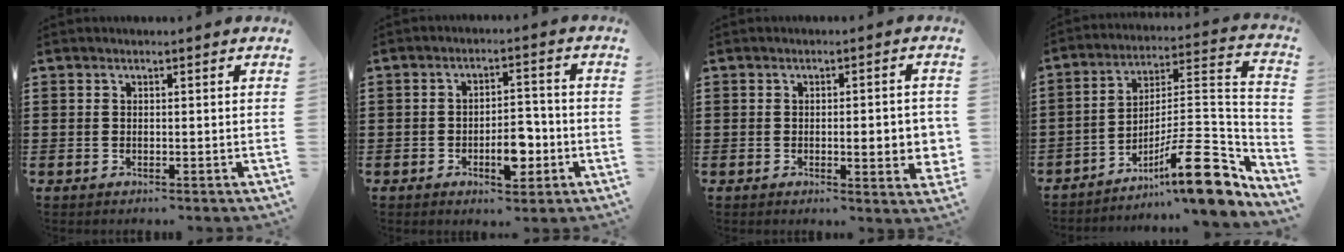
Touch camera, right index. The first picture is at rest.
{"total": 6.3, "force": [-2.4, 2.8, 5.1], "torque": [-0.081, 0.005, -0.043]}
{"total": 5.3, "force": [-0.7, 1.0, 5.1], "torque": [-0.068, -0.010, -0.013]}
{"total": 15.0, "force": [-9.0, 3.8, 11.4], "torque": [-0.152, 0.015, -0.159]}